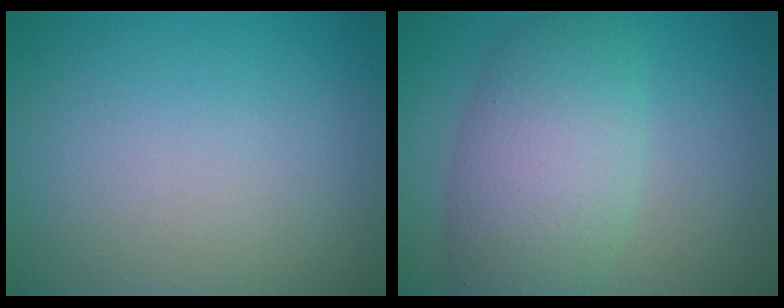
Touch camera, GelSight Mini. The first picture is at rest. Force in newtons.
{"total": 7.3, "press": 7.3, "slide": 0.3}